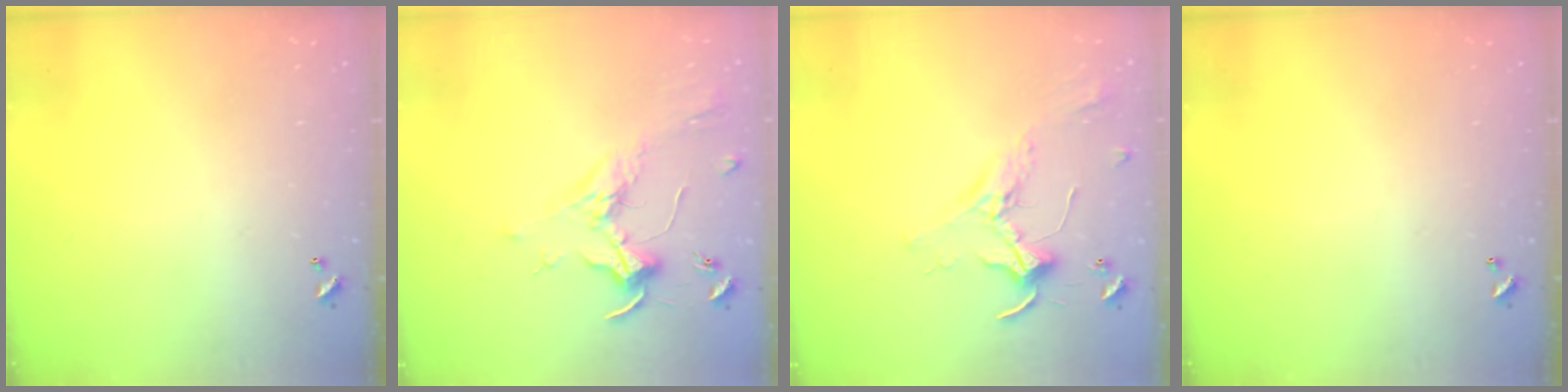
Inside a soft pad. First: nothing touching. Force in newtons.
{"total": 1.9, "press": 1.8, "slide": 0.8}
{"total": 2.5, "press": 2.5, "slide": 0.5}
{"total": 0.0}